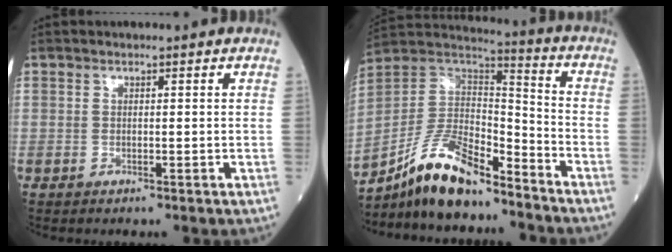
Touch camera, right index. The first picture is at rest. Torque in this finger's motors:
{"motor_torque": [1.12, -1.02, 0.50, 0.14]}